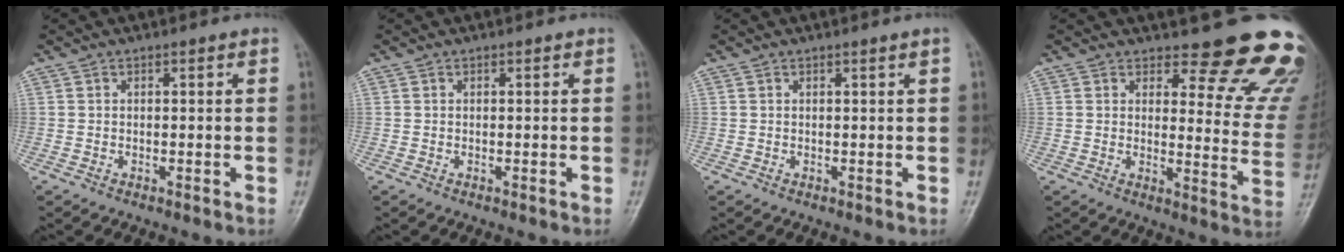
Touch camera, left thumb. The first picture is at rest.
{"total": 0.0}
{"total": 0.8, "force": [0.4, -0.4, 0.7], "torque": [-0.019, -0.005, 0.010]}
{"total": 17.0, "force": [15.0, 5.5, 5.6], "torque": [0.000, -0.138, 0.153]}